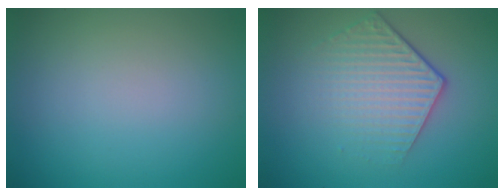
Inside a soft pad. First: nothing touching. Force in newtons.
{"total": 4.4, "press": 3.2, "slide": 3.0}